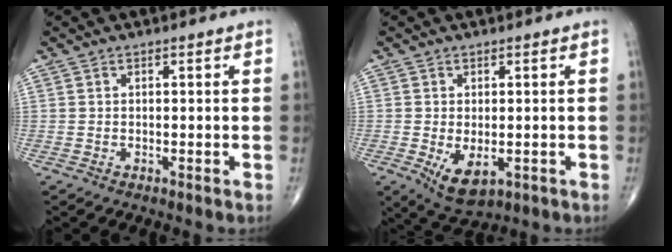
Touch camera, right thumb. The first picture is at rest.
{"total": 6.1, "force": [-1.5, 3.2, 5.0], "torque": [-0.081, -0.013, -0.012]}